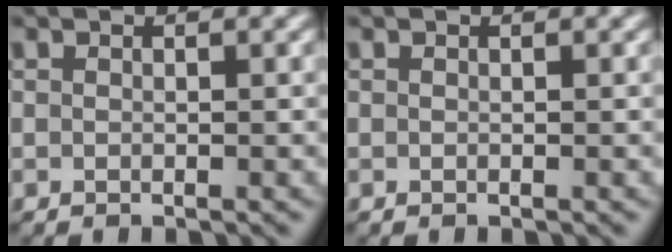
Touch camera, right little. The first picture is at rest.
{"total": 0.0}